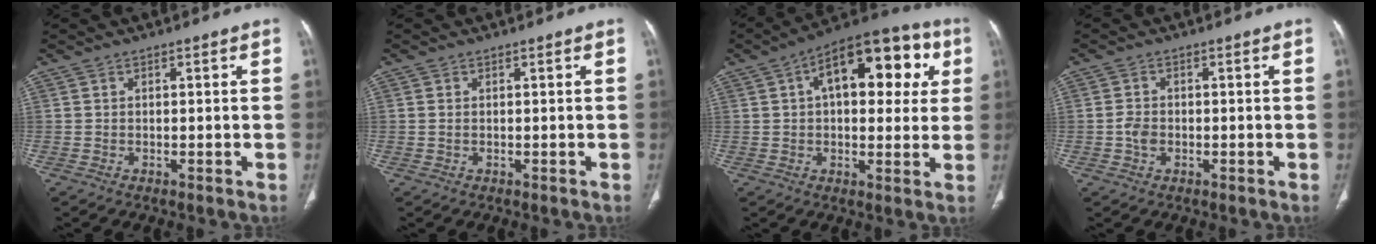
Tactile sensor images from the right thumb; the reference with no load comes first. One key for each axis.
{"total": 0.6, "fx": 0.1, "fy": 0.4, "fz": 0.4, "tx": -0.015, "ty": 0.003, "tz": 0.004}
{"total": 19.8, "fx": 5.8, "fy": 10.2, "fz": 15.9, "tx": -0.175, "ty": 0.024, "tz": 0.074}
{"total": 2.7, "fx": -0.6, "fy": 2.0, "fz": 1.7, "tx": -0.029, "ty": 0.006, "tz": -0.014}